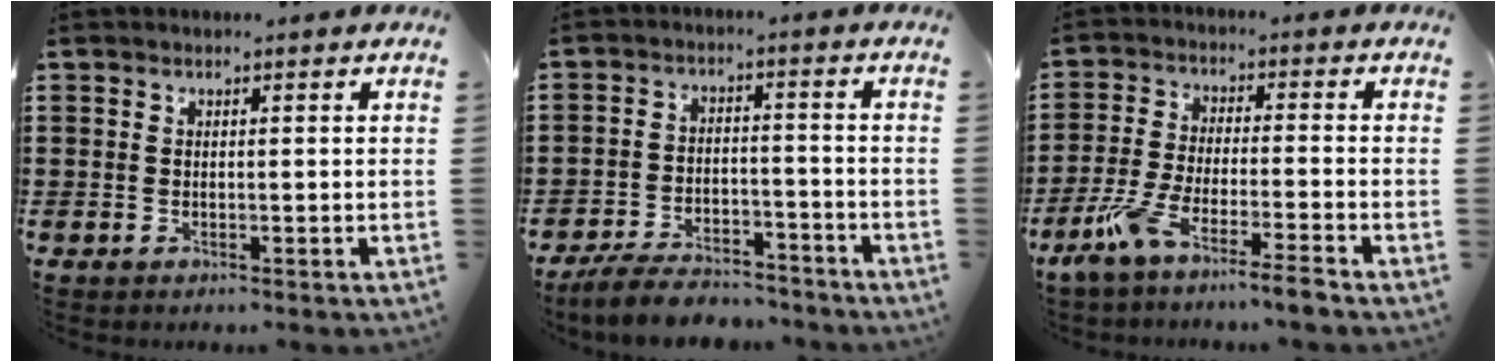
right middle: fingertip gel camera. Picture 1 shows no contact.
{"total": 6.2, "force": [-5.9, 1.1, 1.5], "torque": [-0.034, 0.010, -0.114]}
{"total": 6.9, "force": [-5.7, 0.0, 3.9], "torque": [-0.096, -0.017, -0.113]}